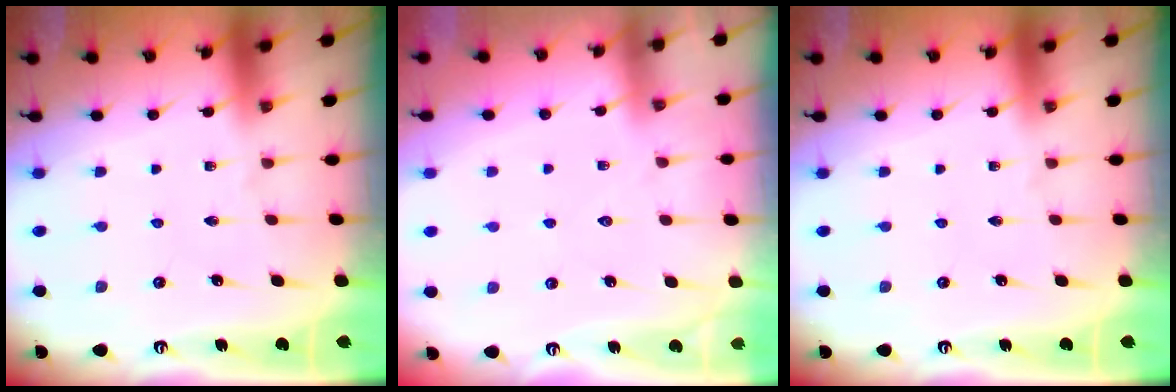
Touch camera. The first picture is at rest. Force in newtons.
{"total": 3.7, "press": 3.6, "slide": 0.5}
{"total": 0.0}